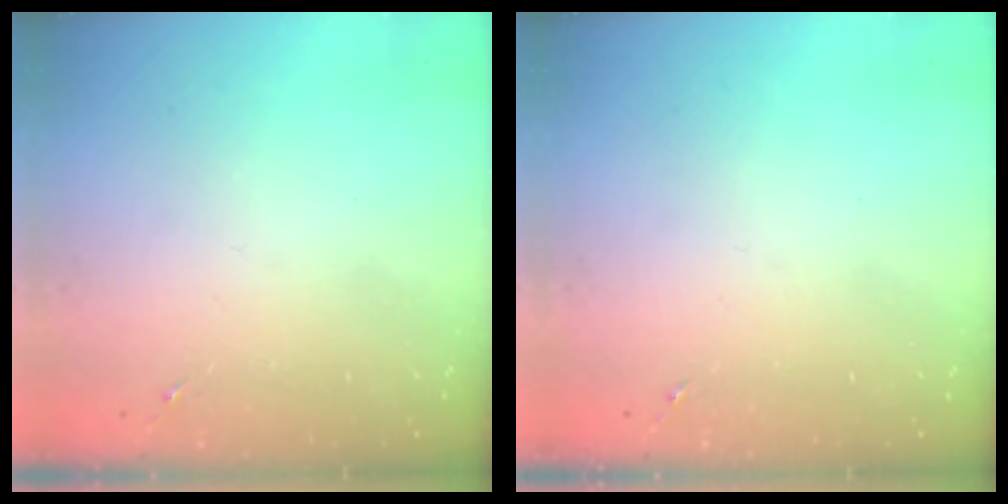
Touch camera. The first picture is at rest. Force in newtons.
{"total": 0.0}